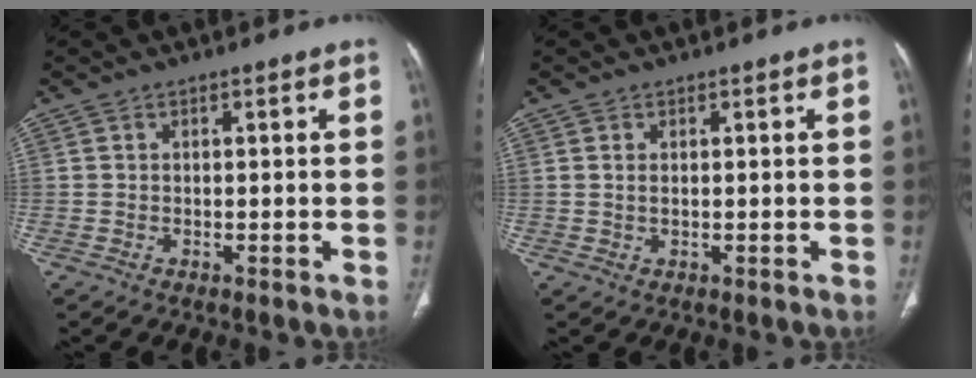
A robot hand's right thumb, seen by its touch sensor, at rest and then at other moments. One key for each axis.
{"total": 0.7, "fx": 0.1, "fy": 0.4, "fz": 0.6, "tx": -0.016, "ty": 0.004, "tz": 0.004}